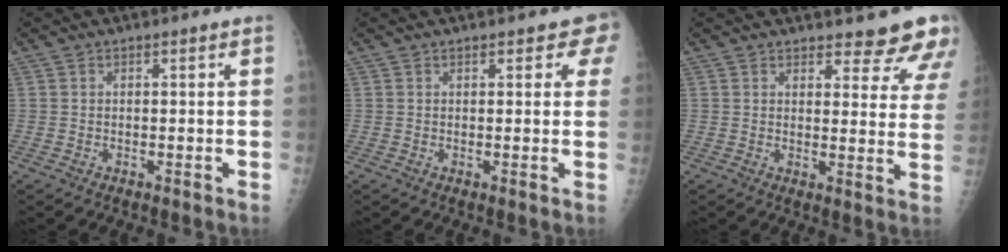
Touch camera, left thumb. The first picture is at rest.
{"total": 3.2, "force": [2.0, 1.5, 2.0], "torque": [0.005, 0.000, 0.017]}
{"total": 10.9, "force": [9.7, 3.1, 3.9], "torque": [-0.007, -0.064, 0.098]}